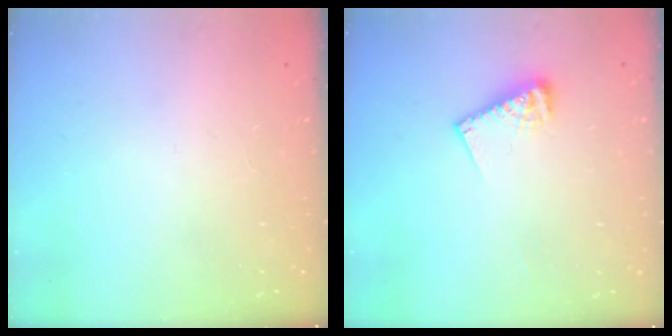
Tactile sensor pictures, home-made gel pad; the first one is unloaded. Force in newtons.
{"total": 7.7, "press": 7.7, "slide": 0.8}